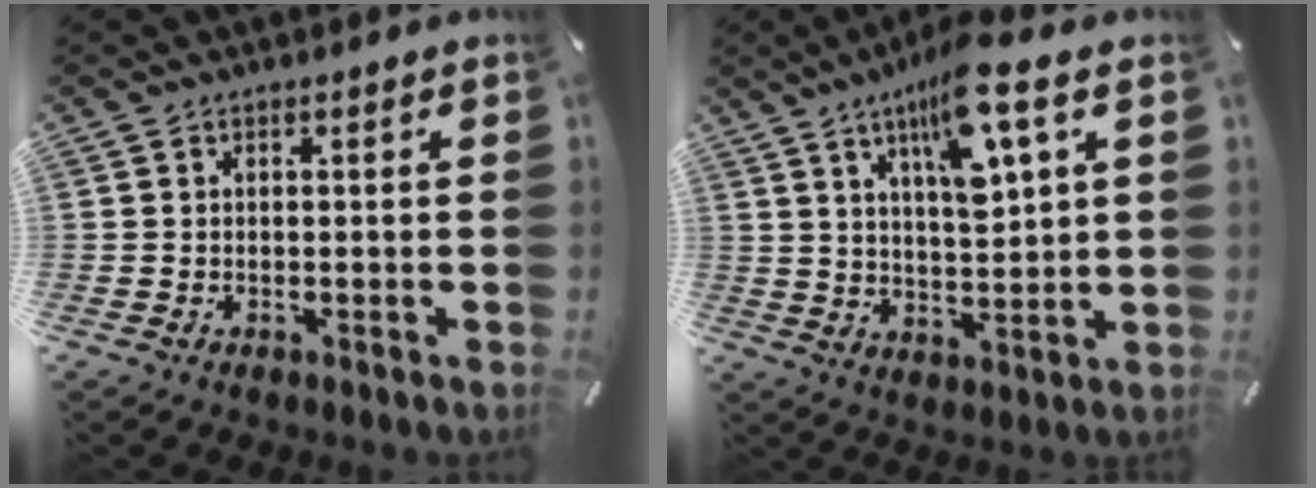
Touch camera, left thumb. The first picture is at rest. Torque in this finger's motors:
{"motor_torque": [2.17, 1.46, 1.39, -1.38, 0.18]}